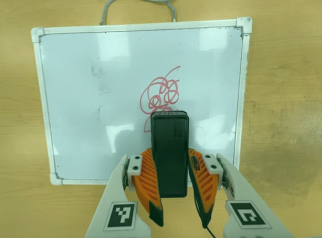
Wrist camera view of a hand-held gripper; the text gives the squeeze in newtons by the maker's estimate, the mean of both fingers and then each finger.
{"total": 8.2, "left": 6.2, "right": 10.1}